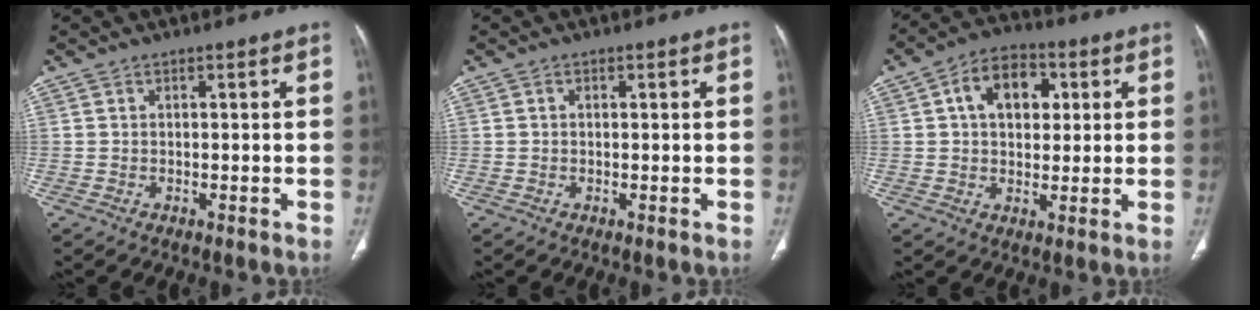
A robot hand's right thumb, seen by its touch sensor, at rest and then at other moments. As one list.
[{"total": 0.5, "force": [0.1, 0.4, 0.3], "torque": [-0.003, 0.000, 0.001]}, {"total": 11.1, "force": [2.9, 7.6, 7.5], "torque": [-0.089, 0.007, 0.040]}]